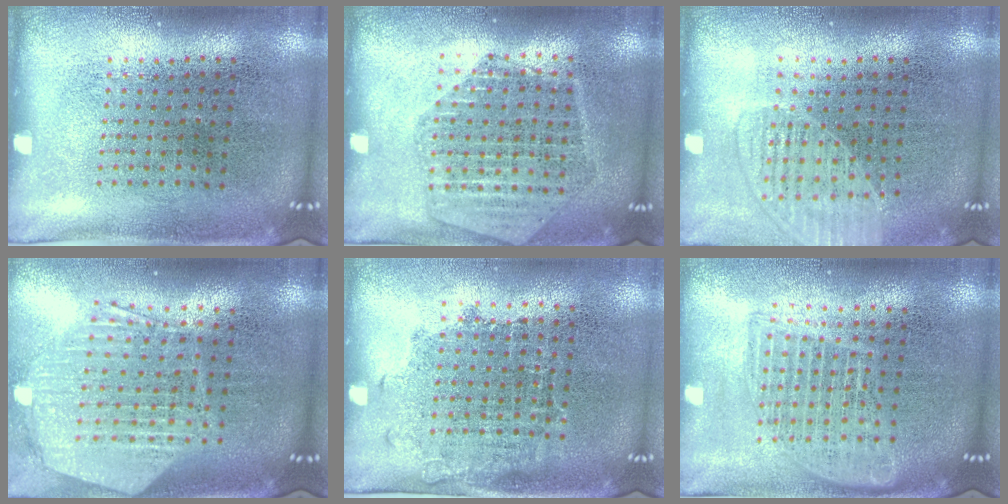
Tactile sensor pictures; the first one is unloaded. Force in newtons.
{"total": 1.7, "press": 1.6, "slide": 0.5}
{"total": 1.4, "press": 1.4, "slide": 0.2}
{"total": 1.7, "press": 1.6, "slide": 0.7}
{"total": 1.1, "press": 0.9, "slide": 0.6}
{"total": 1.6, "press": 1.5, "slide": 0.8}